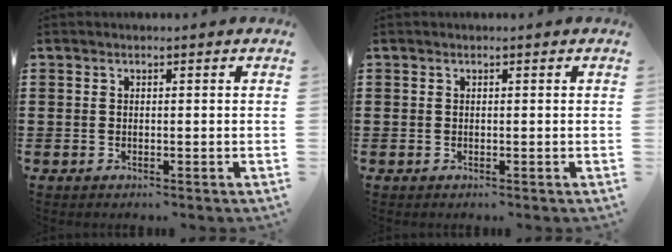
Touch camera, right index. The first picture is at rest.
{"total": 0.0}